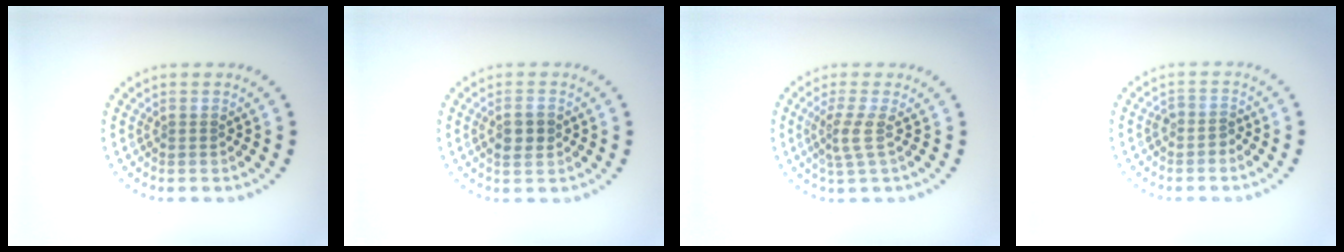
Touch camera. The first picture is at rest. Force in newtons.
{"total": 2.2, "press": 2.2, "slide": 0.1}
{"total": 2.3, "press": 1.7, "slide": 1.6}
{"total": 1.3, "press": 1.0, "slide": 0.7}